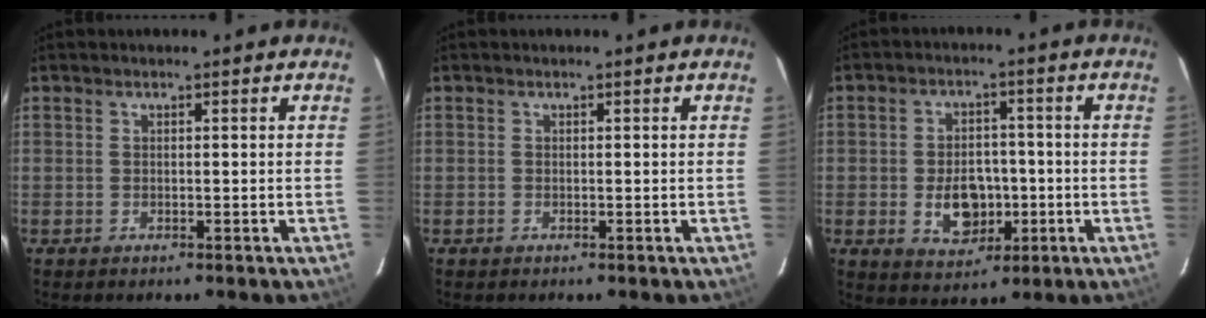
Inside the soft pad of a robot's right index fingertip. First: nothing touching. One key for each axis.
{"total": 0.0}
{"total": 8.5, "fx": -2.1, "fy": 6.0, "fz": 5.7, "tx": -0.111, "ty": 0.005, "tz": -0.021}